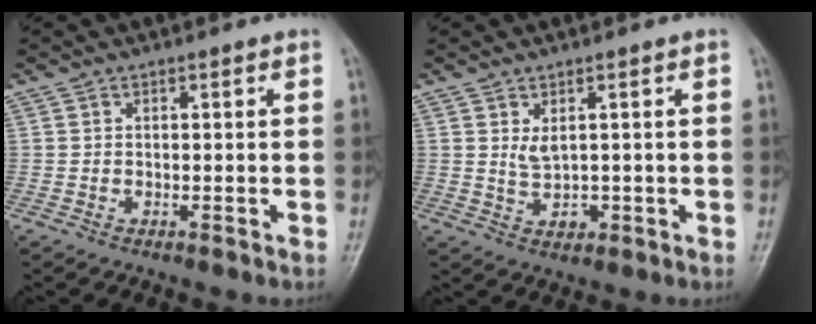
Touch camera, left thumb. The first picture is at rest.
{"total": 3.1, "force": [0.8, 2.0, 2.2], "torque": [-0.034, -0.012, 0.022]}